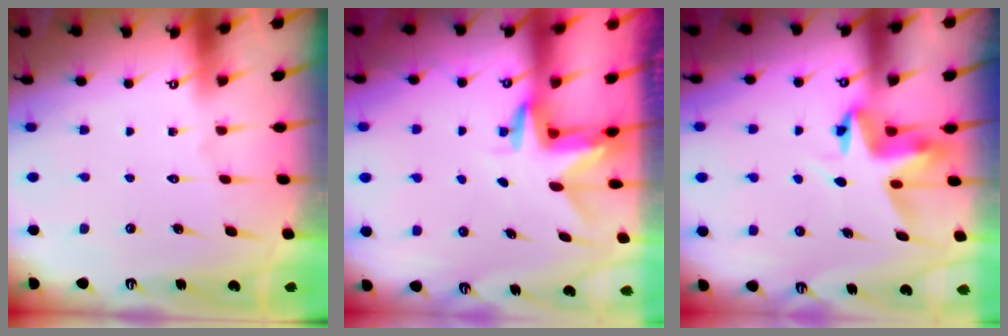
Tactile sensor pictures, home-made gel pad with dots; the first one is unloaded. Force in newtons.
{"total": 3.1, "press": 3.1, "slide": 0.2}
{"total": 5.2, "press": 5.1, "slide": 0.3}